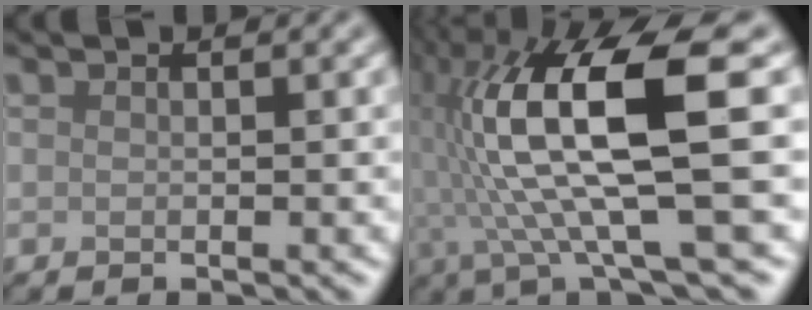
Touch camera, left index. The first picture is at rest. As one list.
[{"total": 13.0, "force": [0.5, 2.7, 12.7], "torque": [-0.250, 0.009, 0.022]}]